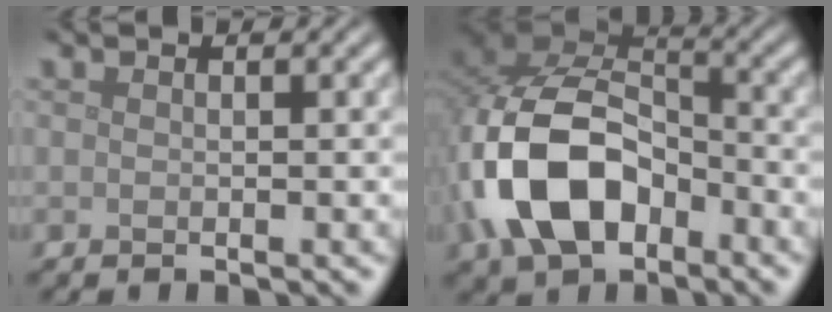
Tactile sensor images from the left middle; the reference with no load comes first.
{"total": 10.6, "force": [-3.7, 6.6, 7.4], "torque": [-0.162, 0.007, -0.075]}